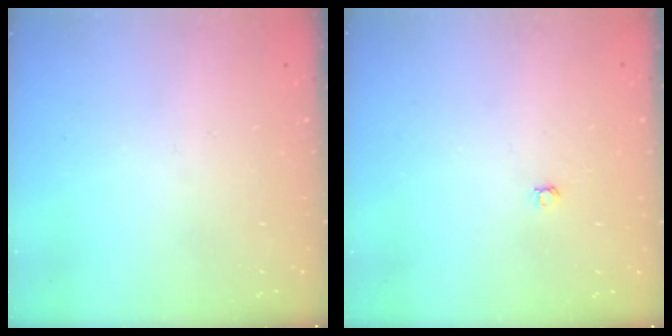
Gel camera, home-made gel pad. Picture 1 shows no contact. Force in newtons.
{"total": 3.0, "press": 3.0, "slide": 0.4}